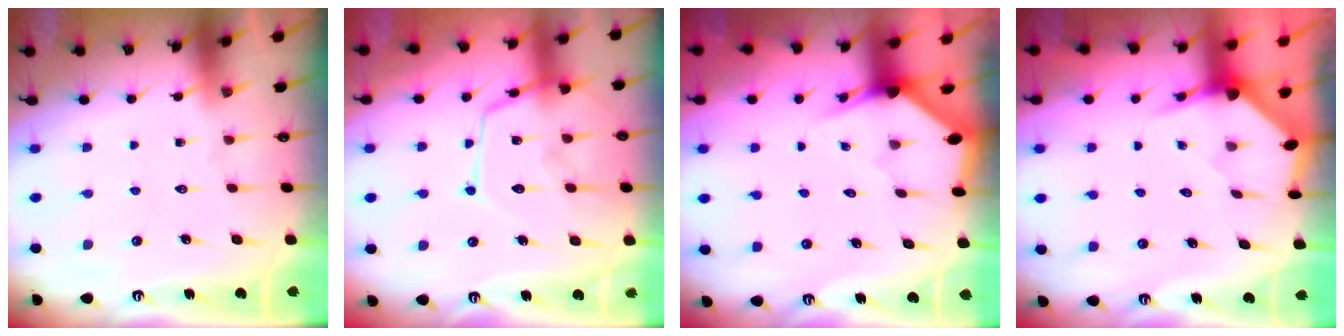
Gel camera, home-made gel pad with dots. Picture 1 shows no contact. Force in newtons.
{"total": 14.1, "press": 14.0, "slide": 1.3}
{"total": 2.9, "press": 2.9, "slide": 0.1}
{"total": 3.5, "press": 3.5, "slide": 0.3}